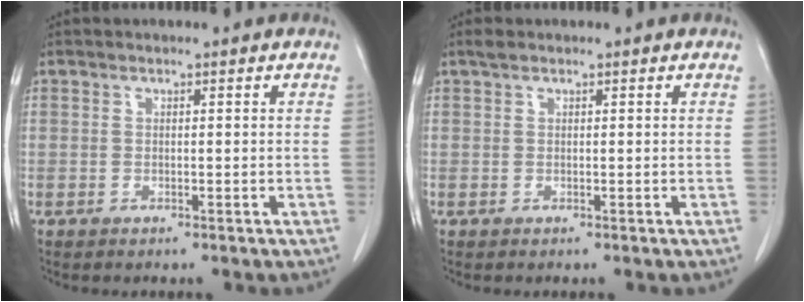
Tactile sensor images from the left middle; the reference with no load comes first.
{"total": 0.8, "force": [0.6, 0.2, 0.4], "torque": [-0.012, 0.013, 0.013]}